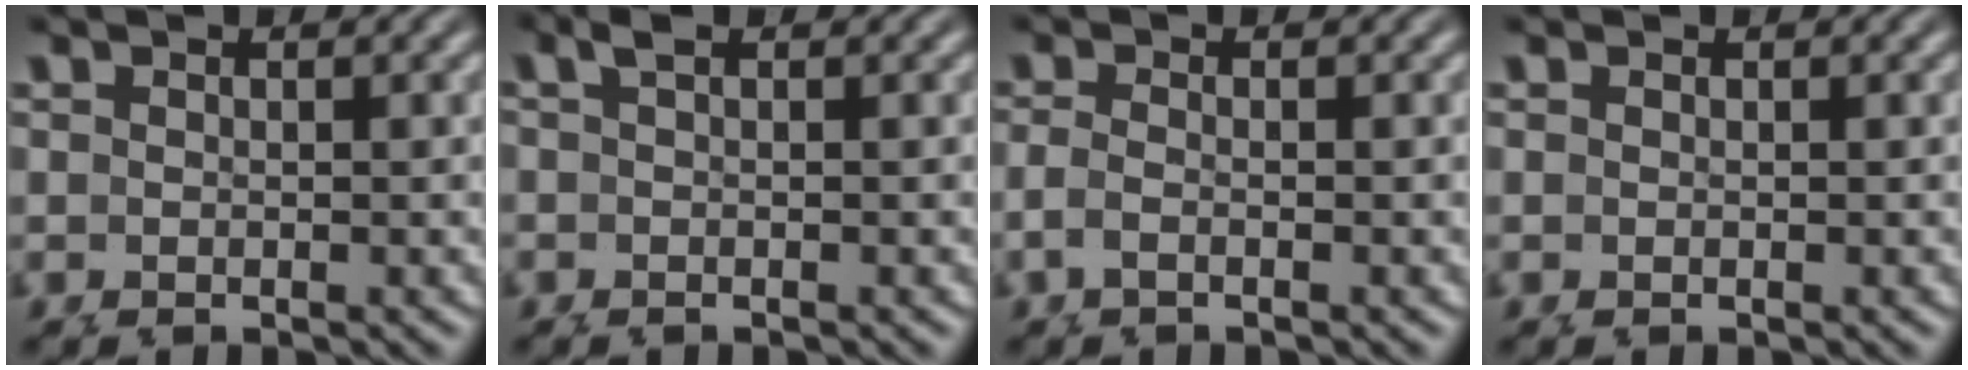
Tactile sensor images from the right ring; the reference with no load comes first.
{"total": 1.2, "force": [0.4, -0.3, 1.1], "torque": [-0.019, 0.007, 0.002]}
{"total": 1.3, "force": [-0.5, 0.4, 1.1], "torque": [-0.035, -0.009, -0.003]}
{"total": 0.0}